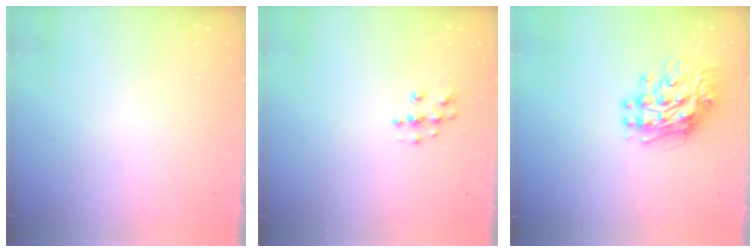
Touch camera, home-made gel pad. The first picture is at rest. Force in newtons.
{"total": 5.9, "press": 5.9, "slide": 0.1}
{"total": 12.2, "press": 12.2, "slide": 1.0}